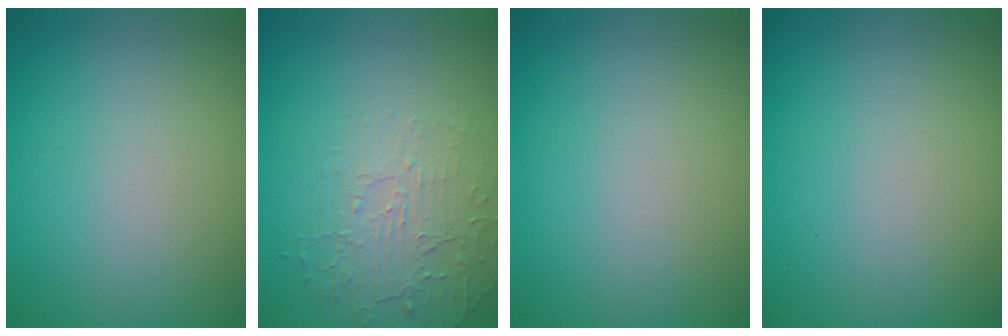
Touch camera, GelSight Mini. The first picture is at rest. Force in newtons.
{"total": 2.1, "press": 1.3, "slide": 1.7}
{"total": 0.0}
{"total": 0.0}